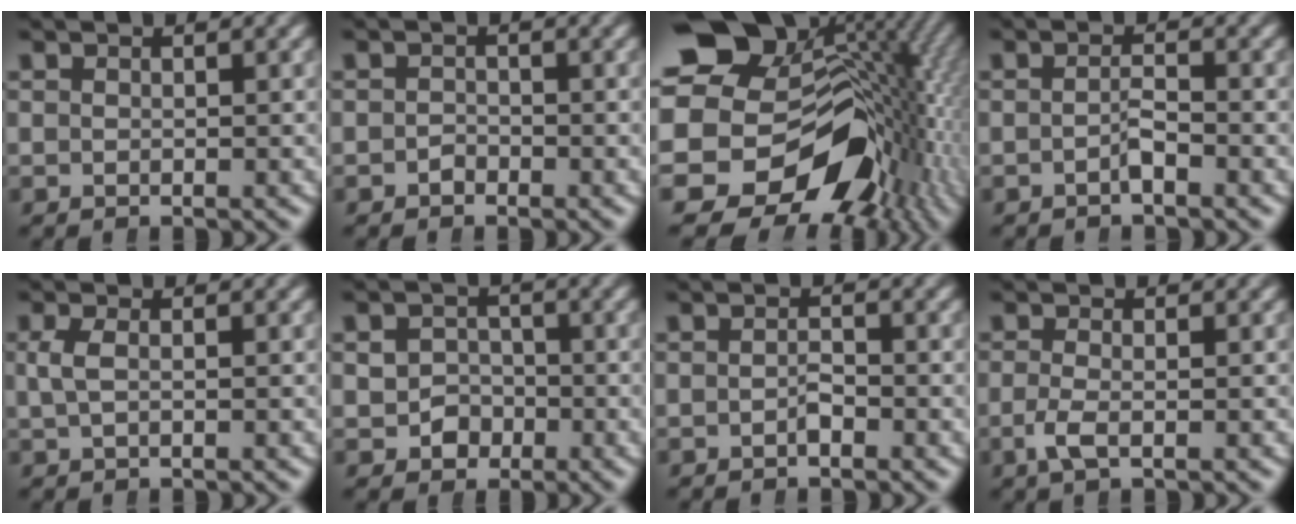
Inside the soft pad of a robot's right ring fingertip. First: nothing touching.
{"total": 0.9, "force": [-0.8, 0.2, -0.3], "torque": [0.002, -0.007, -0.013]}
{"total": 25.4, "force": [-1.8, 19.3, 16.4], "torque": [-0.297, -0.066, -0.021]}
{"total": 1.5, "force": [-1.0, 0.3, 1.0], "torque": [-0.020, -0.001, -0.023]}
{"total": 1.5, "force": [0.3, 0.3, 1.4], "torque": [-0.043, -0.004, 0.008]}
{"total": 2.8, "force": [-1.0, 2.6, 0.4], "torque": [-0.008, -0.014, -0.014]}
{"total": 1.1, "force": [-0.7, 0.6, 0.6], "torque": [-0.016, -0.002, -0.016]}
{"total": 1.8, "force": [-1.0, 0.3, 1.5], "torque": [-0.046, -0.018, -0.012]}